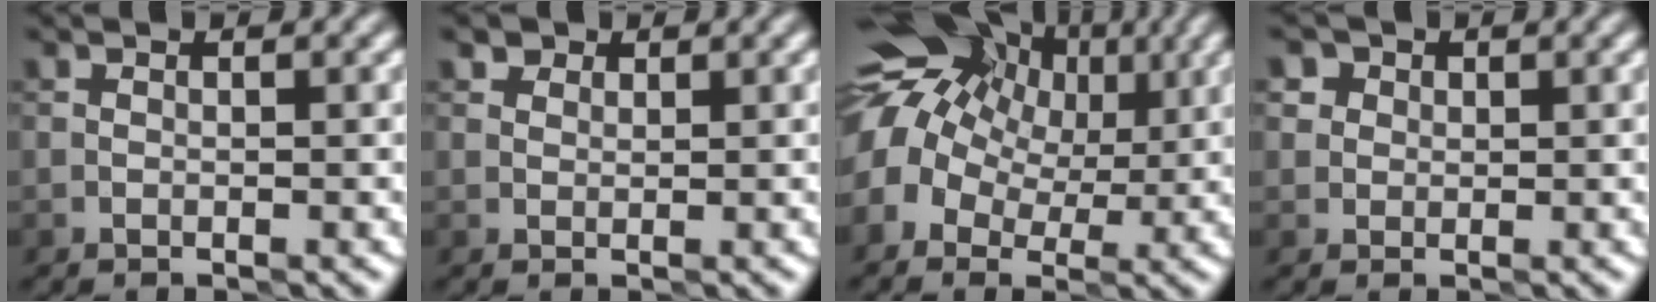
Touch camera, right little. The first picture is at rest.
{"total": 2.1, "force": [1.5, 1.2, 0.8], "torque": [-0.011, 0.005, 0.011]}
{"total": 14.0, "force": [3.9, 10.4, 8.5], "torque": [-0.161, 0.034, 0.051]}
{"total": 3.0, "force": [1.6, 2.4, 0.8], "torque": [0.008, 0.012, 0.016]}